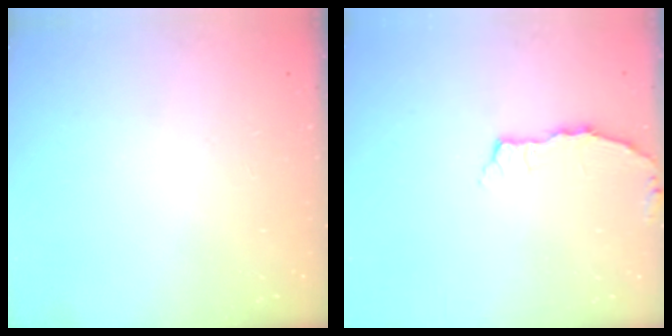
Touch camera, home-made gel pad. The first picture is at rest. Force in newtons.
{"total": 4.4, "press": 4.3, "slide": 0.6}